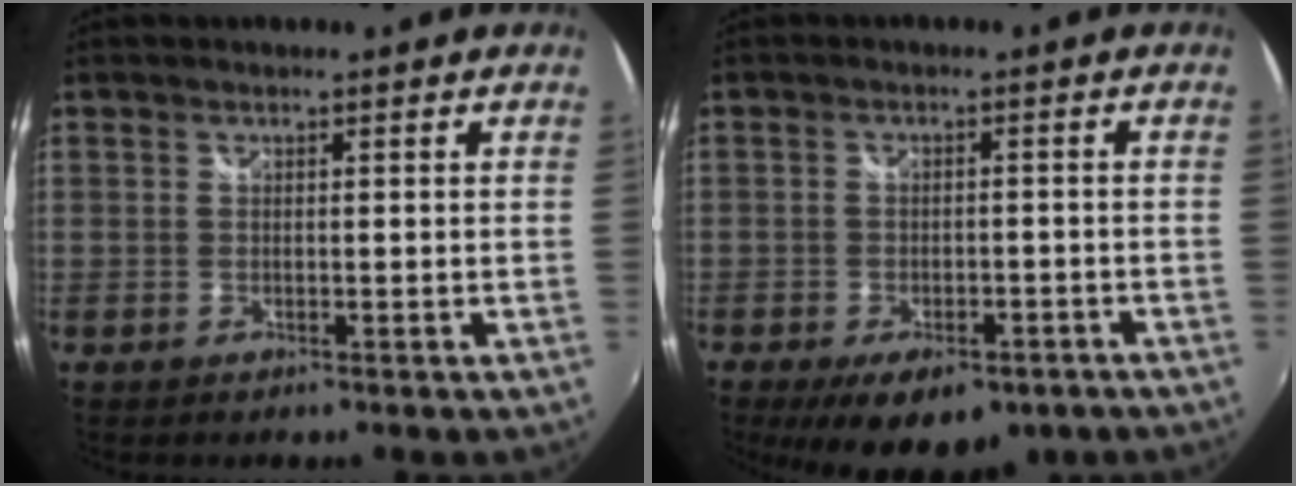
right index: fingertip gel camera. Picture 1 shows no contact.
{"total": 12.9, "force": [-8.5, 5.8, 7.7], "torque": [-0.153, -0.025, -0.112]}